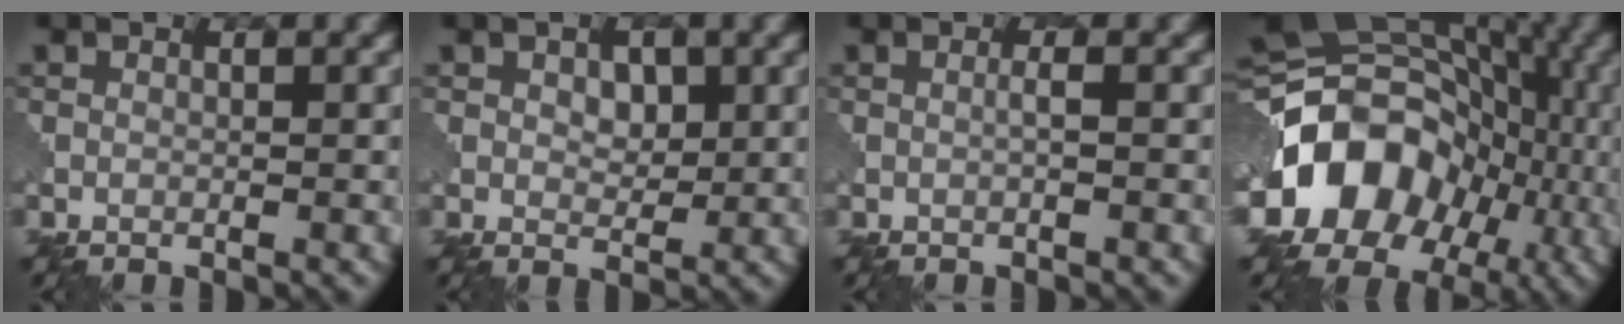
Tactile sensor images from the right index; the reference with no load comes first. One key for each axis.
{"total": 2.2, "fx": 0.7, "fy": 1.4, "fz": 1.5, "tx": -0.024, "ty": -0.002, "tz": 0.012}
{"total": 0.9, "fx": 0.0, "fy": 0.1, "fz": 0.9, "tx": -0.015, "ty": 0.004, "tz": -0.002}
{"total": 18.0, "fx": -5.2, "fy": 14.3, "fz": 9.6, "tx": -0.171, "ty": 0.003, "tz": -0.102}